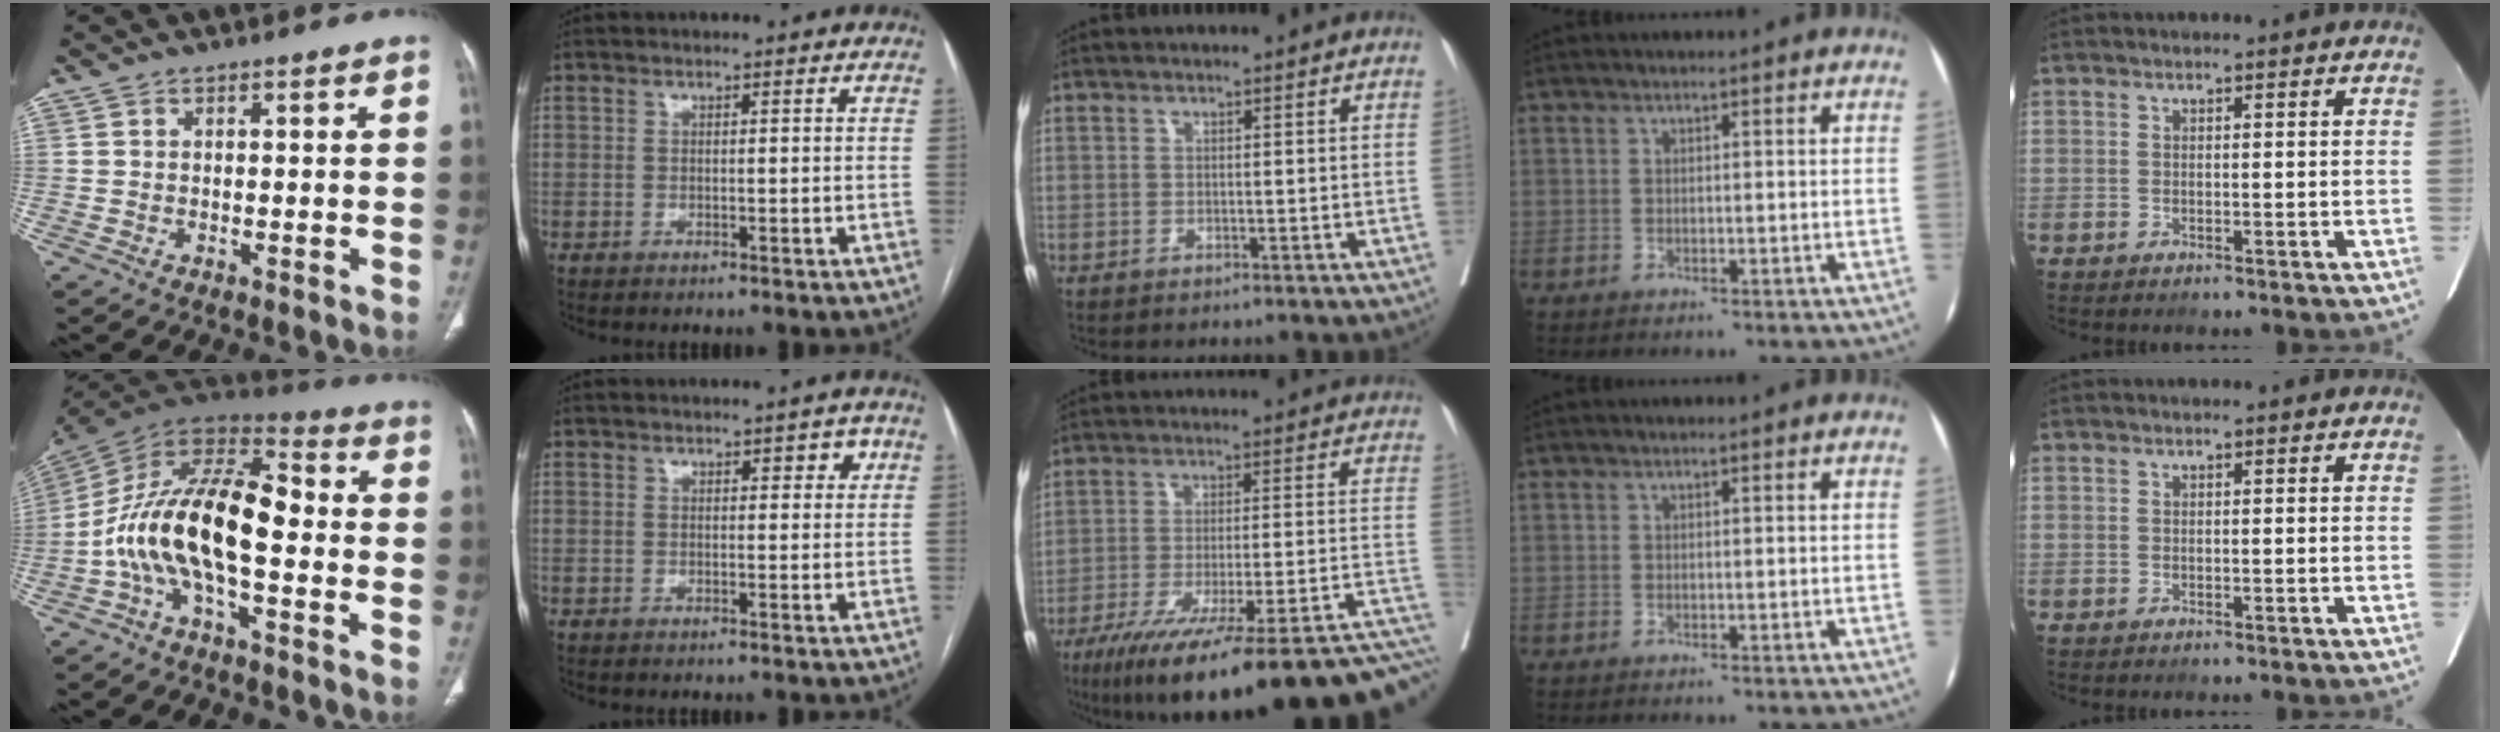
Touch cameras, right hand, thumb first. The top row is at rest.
{"thumb": {"total": 19.3, "force": [-3.3, 8.8, 16.9], "torque": [-0.302, 0.058, -0.067]}, "index": {"total": 2.4, "force": [1.2, 1.2, 1.7], "torque": [-0.016, 0.004, 0.014]}, "middle": {"total": 28.5, "force": [-20.7, 3.5, 19.3], "torque": [-0.204, -0.014, -0.293]}}